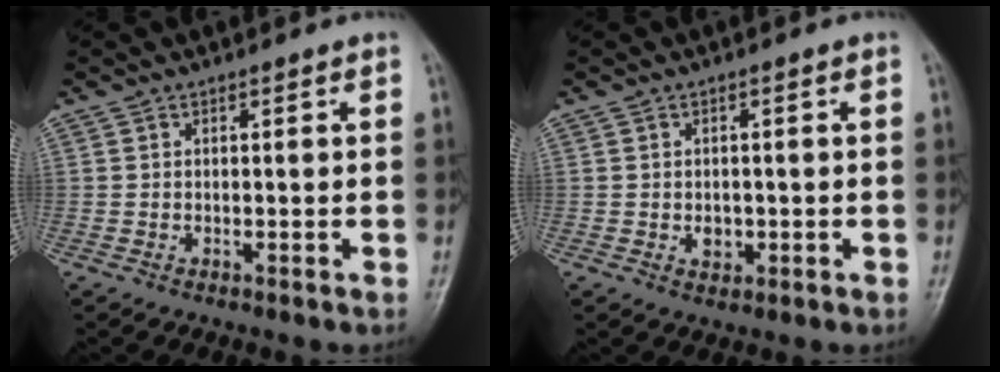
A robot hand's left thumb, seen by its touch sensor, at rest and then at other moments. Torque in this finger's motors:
{"motor_torque": [0.02, 0.03, 0.01, -0.01, 0.00]}